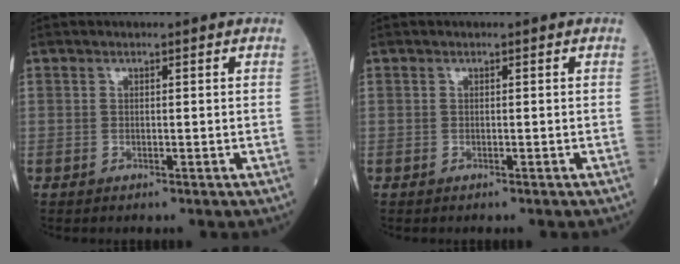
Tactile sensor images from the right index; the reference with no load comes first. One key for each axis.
{"total": 0.0}